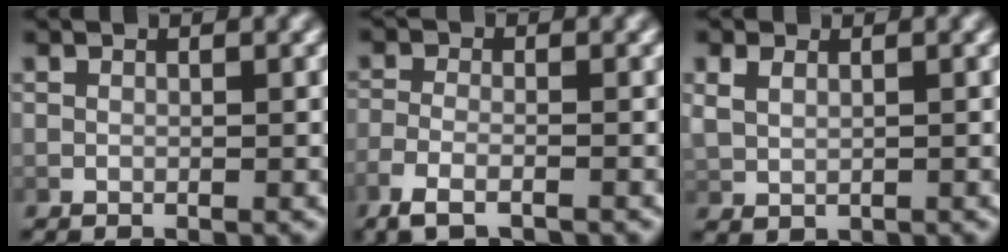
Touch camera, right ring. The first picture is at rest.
{"total": 3.2, "force": [-2.3, 1.0, 2.0], "torque": [-0.052, -0.009, -0.034]}
{"total": 1.6, "force": [0.8, 1.0, 0.9], "torque": [-0.022, -0.002, 0.027]}